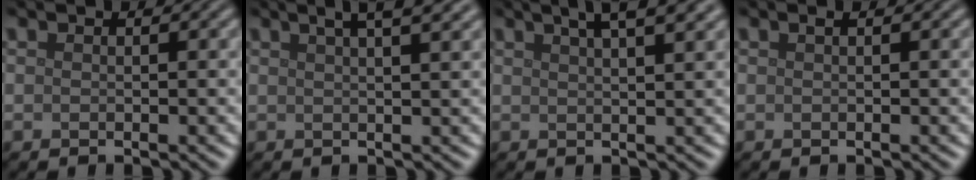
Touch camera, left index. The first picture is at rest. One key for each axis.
{"total": 7.2, "fx": 4.4, "fy": 2.8, "fz": 5.0, "tx": -0.031, "ty": 0.047, "tz": 0.030}
{"total": 7.3, "fx": 4.6, "fy": 2.7, "fz": 5.0, "tx": -0.035, "ty": 0.045, "tz": 0.035}
{"total": 0.5, "fx": 0.3, "fy": 0.1, "fz": 0.4, "tx": -0.008, "ty": 0.005, "tz": 0.004}